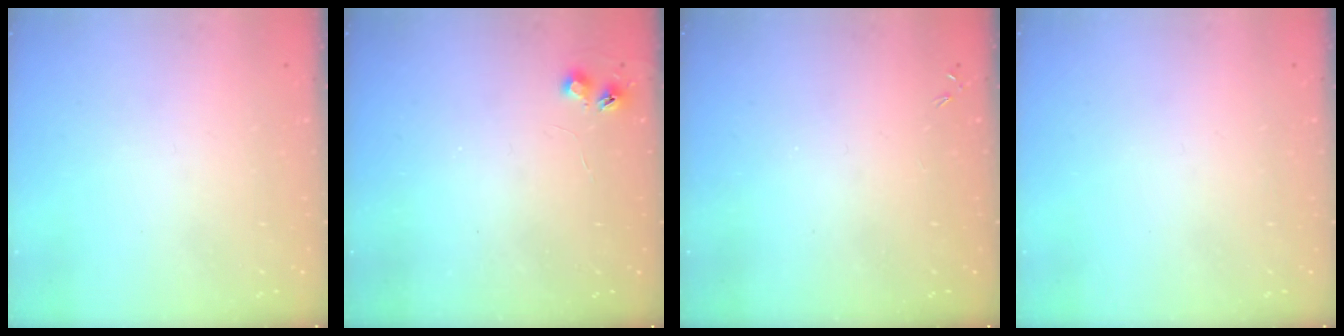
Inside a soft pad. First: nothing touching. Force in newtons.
{"total": 4.0, "press": 4.0, "slide": 0.6}
{"total": 0.0}
{"total": 0.0}